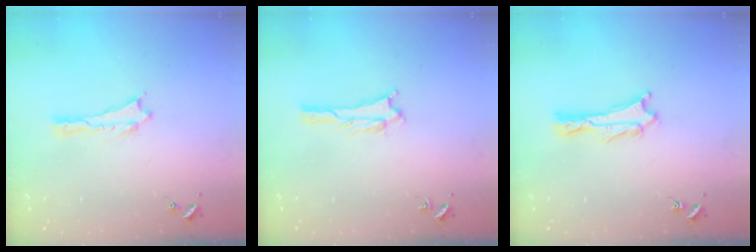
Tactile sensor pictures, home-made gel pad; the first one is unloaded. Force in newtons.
{"total": 0.6, "press": 0.6, "slide": 0.1}
{"total": 0.9, "press": 0.9, "slide": 0.2}